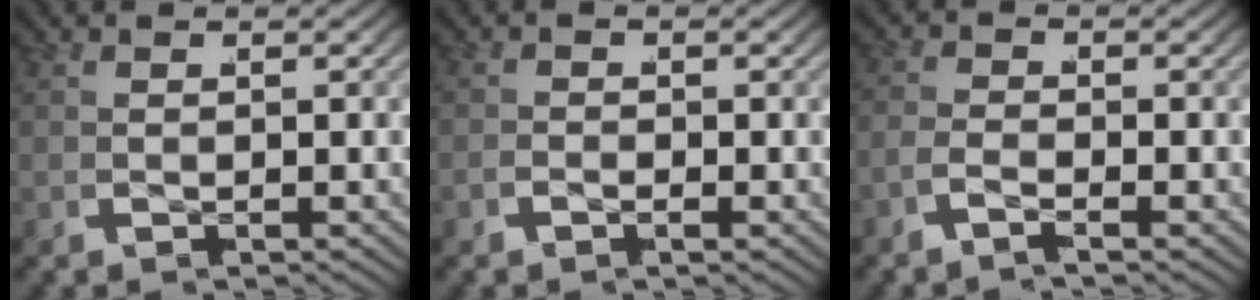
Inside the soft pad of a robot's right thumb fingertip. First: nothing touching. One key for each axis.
{"total": 0.6, "fx": -0.5, "fy": -0.2, "fz": -0.2, "tx": 0.003, "ty": 0.005, "tz": -0.016}
{"total": 1.4, "fx": -1.3, "fy": -0.4, "fz": 0.2, "tx": -0.004, "ty": 0.006, "tz": -0.037}